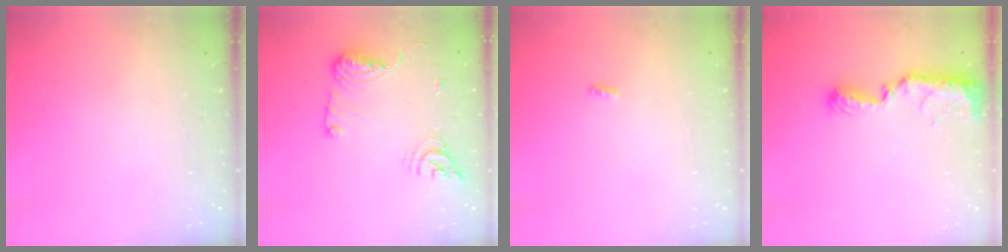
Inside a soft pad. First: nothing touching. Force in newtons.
{"total": 12.4, "press": 12.2, "slide": 2.3}
{"total": 2.3, "press": 2.1, "slide": 0.8}
{"total": 9.1, "press": 9.1, "slide": 0.8}